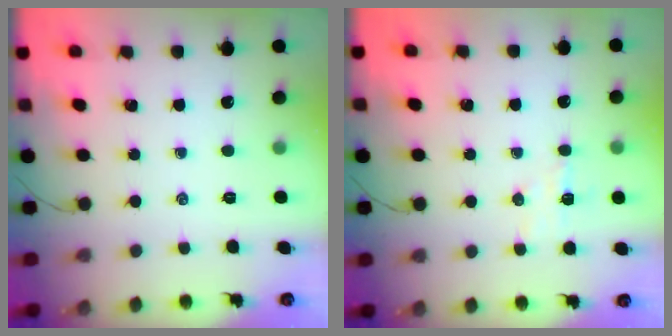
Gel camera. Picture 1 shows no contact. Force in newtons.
{"total": 6.0, "press": 5.9, "slide": 1.3}